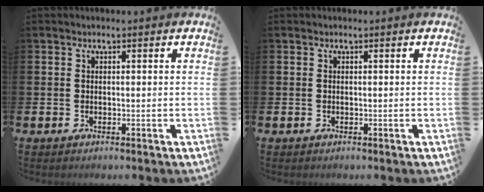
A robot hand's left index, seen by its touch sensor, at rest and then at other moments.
{"total": 0.0}